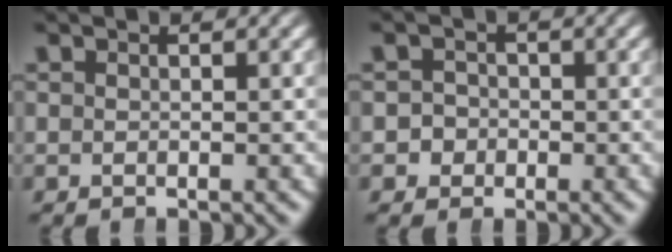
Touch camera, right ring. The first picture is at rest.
{"total": 2.9, "force": [-0.9, 2.7, 0.3], "torque": [-0.013, -0.014, -0.019]}